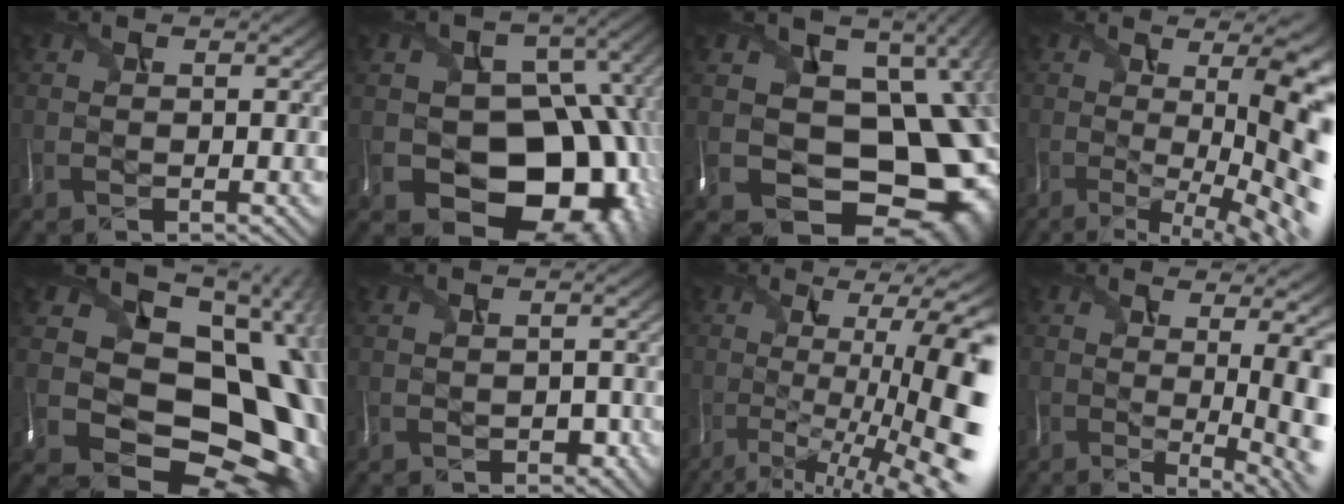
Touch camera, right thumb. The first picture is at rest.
{"total": 14.6, "force": [-5.4, 11.2, 7.6], "torque": [-0.118, -0.019, -0.058]}
{"total": 15.3, "force": [-2.4, 11.4, 10.0], "torque": [-0.140, -0.040, 0.008]}
{"total": 14.7, "force": [-0.6, 4.5, 14.0], "torque": [-0.174, -0.009, 0.010]}
{"total": 17.5, "force": [-0.2, 14.3, 10.1], "torque": [-0.133, -0.039, 0.029]}
{"total": 1.8, "force": [-1.7, 0.6, 0.3], "torque": [-0.016, -0.008, -0.010]}
{"total": 14.4, "force": [-2.7, 4.1, 13.5], "torque": [-0.188, -0.005, -0.030]}
{"total": 9.8, "force": [-1.3, 3.1, 9.2], "torque": [-0.091, -0.002, -0.015]}